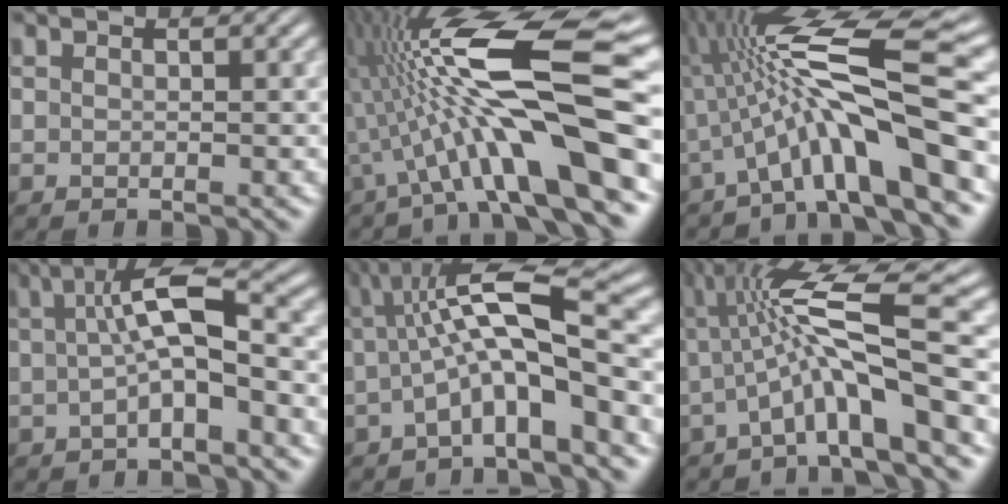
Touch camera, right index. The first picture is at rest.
{"total": 14.4, "force": [2.0, 4.0, 13.7], "torque": [-0.228, 0.021, 0.031]}
{"total": 10.5, "force": [1.3, 3.5, 9.8], "torque": [-0.163, 0.008, 0.021]}
{"total": 5.9, "force": [-0.1, 1.9, 5.5], "torque": [-0.085, 0.006, -0.005]}
{"total": 7.7, "force": [0.5, 2.7, 7.2], "torque": [-0.129, 0.008, 0.008]}
{"total": 8.5, "force": [1.9, 2.2, 8.0], "torque": [-0.131, 0.015, 0.026]}